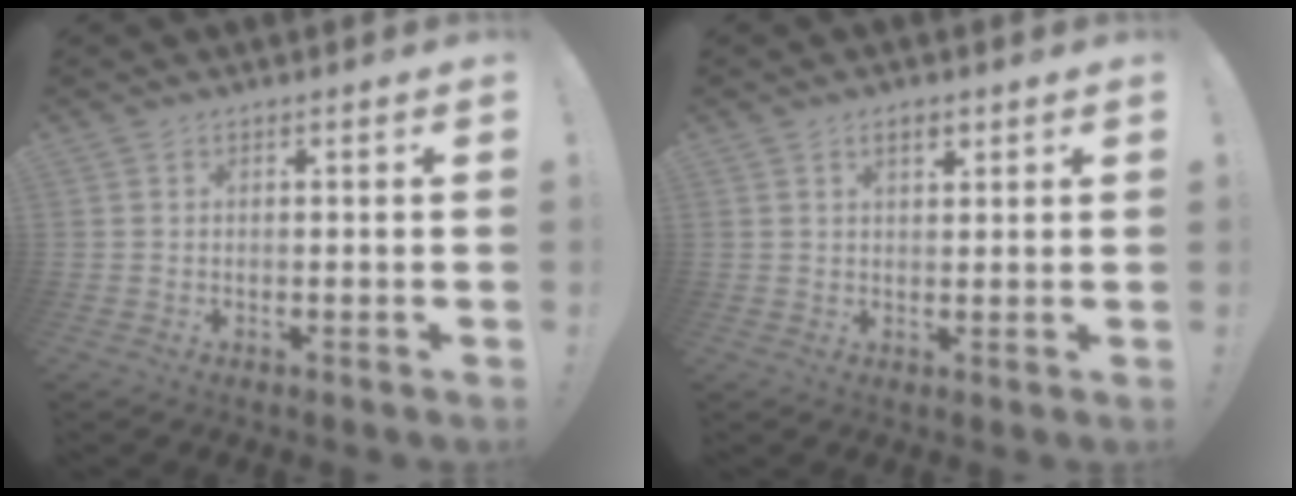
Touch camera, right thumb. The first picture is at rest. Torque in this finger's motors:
{"motor_torque": [-0.10, 0.12, -0.01, 0.49, 0.17]}